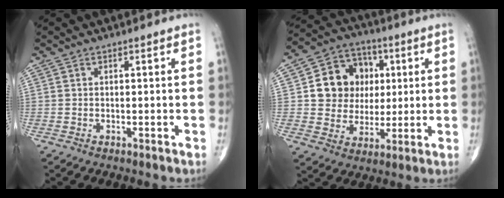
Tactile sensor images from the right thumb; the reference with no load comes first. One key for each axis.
{"total": 13.5, "fx": 2.4, "fy": 11.8, "fz": 6.1, "tx": -0.053, "ty": 0.008, "tz": 0.043}